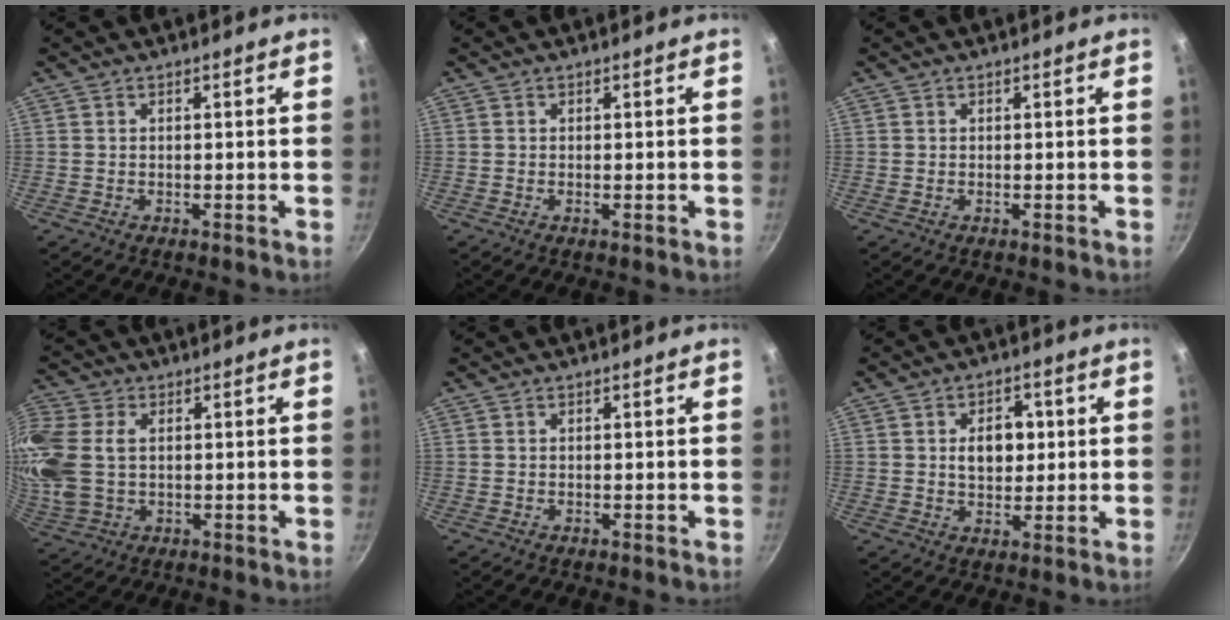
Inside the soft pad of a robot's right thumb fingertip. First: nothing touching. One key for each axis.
{"total": 0.7, "fx": -0.2, "fy": 0.2, "fz": 0.6, "tx": -0.013, "ty": -0.003, "tz": -0.002}
{"total": 0.0}
{"total": 16.3, "fx": 1.7, "fy": 11.3, "fz": 11.6, "tx": -0.315, "ty": 0.007, "tz": 0.040}
{"total": 0.0}
{"total": 7.2, "fx": 1.1, "fy": 4.8, "fz": 5.1, "tx": -0.050, "ty": 0.000, "tz": 0.017}